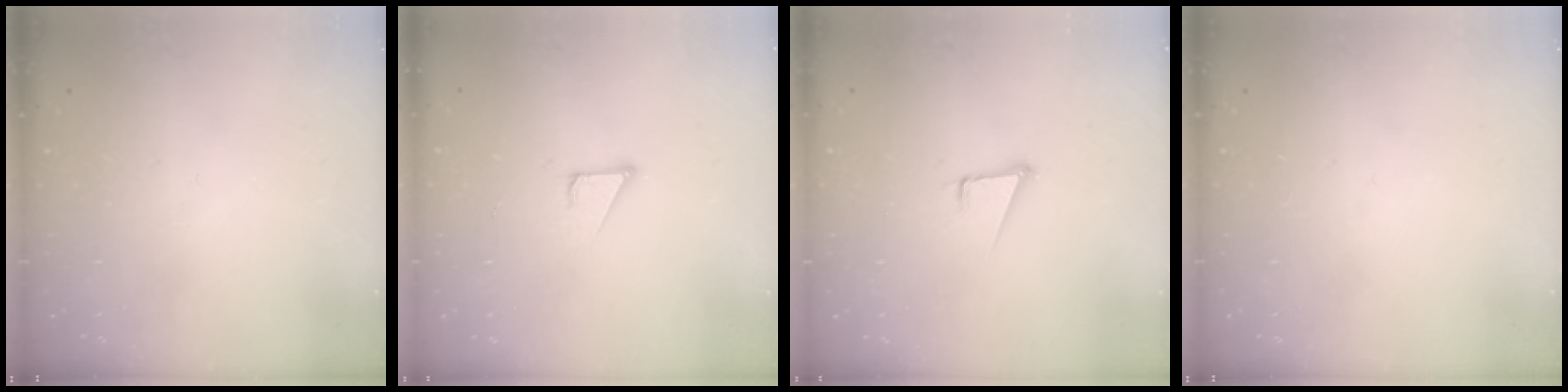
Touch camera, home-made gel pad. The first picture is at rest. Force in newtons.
{"total": 3.2, "press": 3.2, "slide": 0.2}
{"total": 4.3, "press": 3.4, "slide": 2.6}
{"total": 0.0}